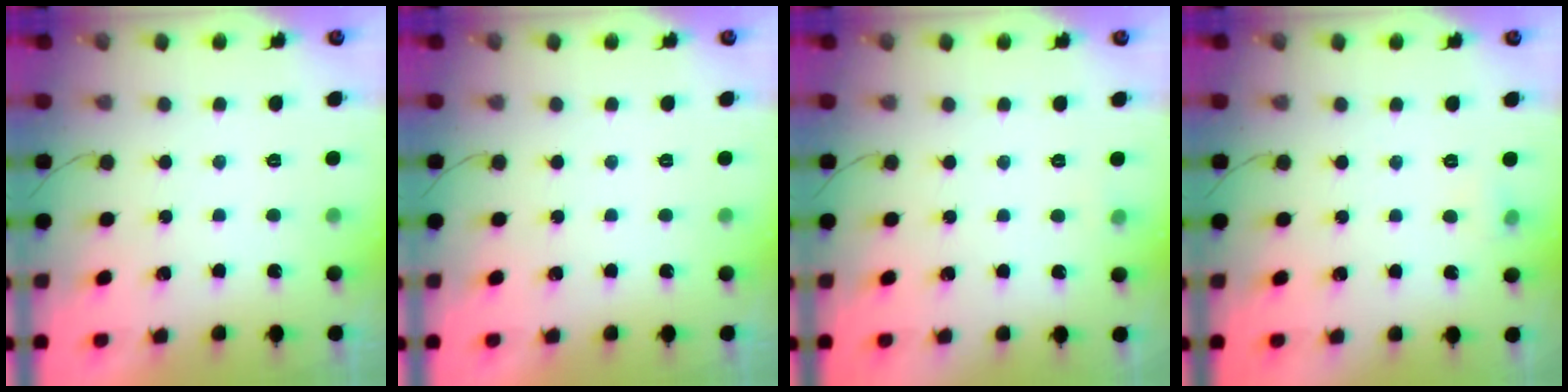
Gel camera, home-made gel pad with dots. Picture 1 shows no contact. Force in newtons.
{"total": 0.0}
{"total": 2.9, "press": 2.6, "slide": 1.2}
{"total": 4.7, "press": 4.4, "slide": 1.6}